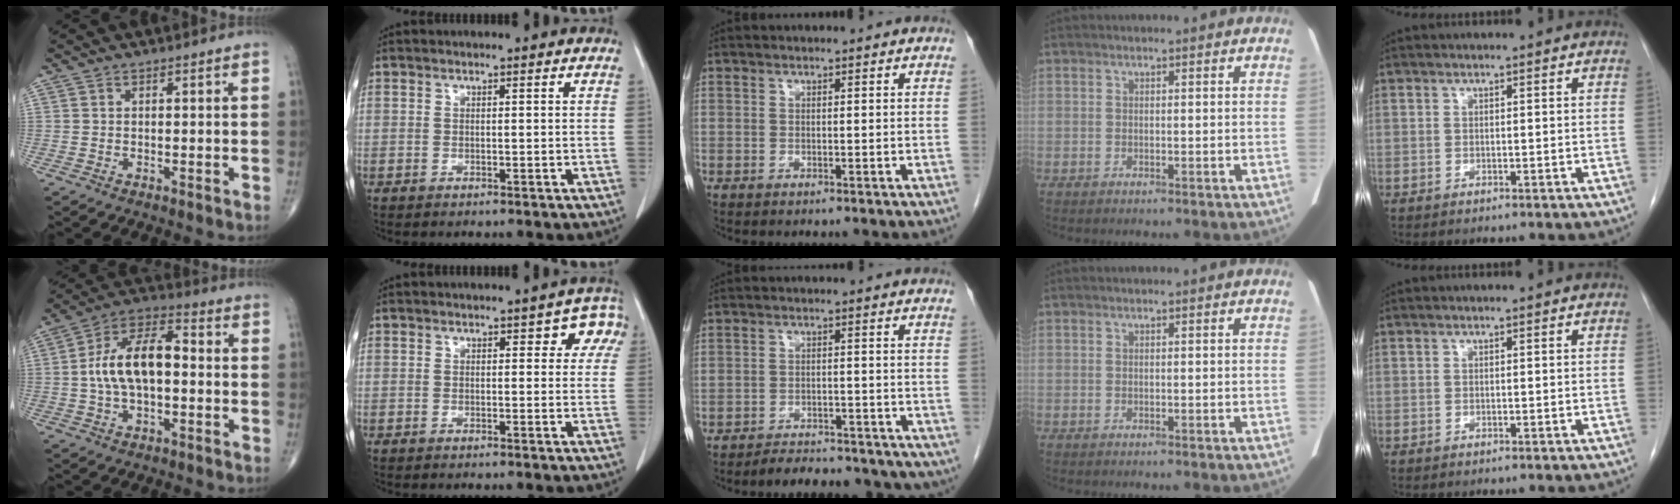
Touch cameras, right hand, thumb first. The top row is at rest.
{"thumb": {"total": 13.3, "force": [-0.3, 6.8, 11.4], "torque": [-0.208, 0.038, -0.013]}, "index": {"total": 4.2, "force": [1.8, 2.5, 2.8], "torque": [-0.011, 0.012, 0.011]}, "middle": {"total": 10.4, "force": [-9.3, 3.4, 3.2], "torque": [-0.038, 0.008, -0.112]}}